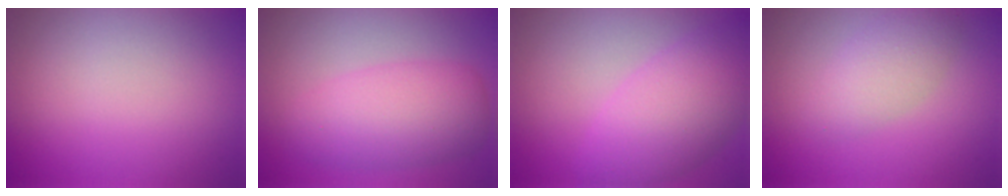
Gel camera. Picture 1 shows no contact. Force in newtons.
{"total": 5.6, "press": 5.6, "slide": 0.1}
{"total": 6.5, "press": 6.5, "slide": 0.2}
{"total": 2.9, "press": 2.9, "slide": 0.2}